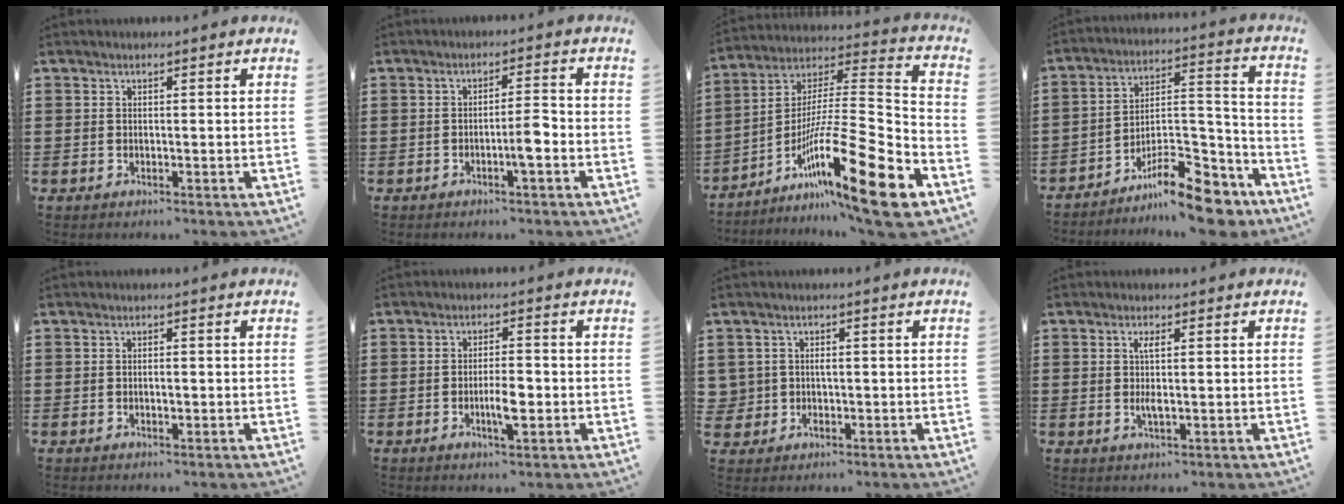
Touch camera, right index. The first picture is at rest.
{"total": 4.0, "force": [-1.5, 0.5, 3.7], "torque": [-0.064, 0.003, -0.027]}
{"total": 20.5, "force": [-11.1, 2.2, 17.1], "torque": [-0.288, 0.020, -0.190]}
{"total": 13.3, "force": [-10.5, 3.7, 7.2], "torque": [-0.092, 0.058, -0.188]}
{"total": 1.2, "force": [-0.1, 0.3, 1.1], "torque": [-0.021, -0.001, -0.002]}
{"total": 4.6, "force": [-1.1, 1.2, 4.3], "torque": [-0.080, 0.001, -0.022]}
{"total": 2.0, "force": [-0.2, 1.8, 0.6], "torque": [-0.019, 0.006, -0.008]}
{"total": 2.7, "force": [0.3, 0.7, 2.6], "torque": [-0.057, -0.002, 0.001]}